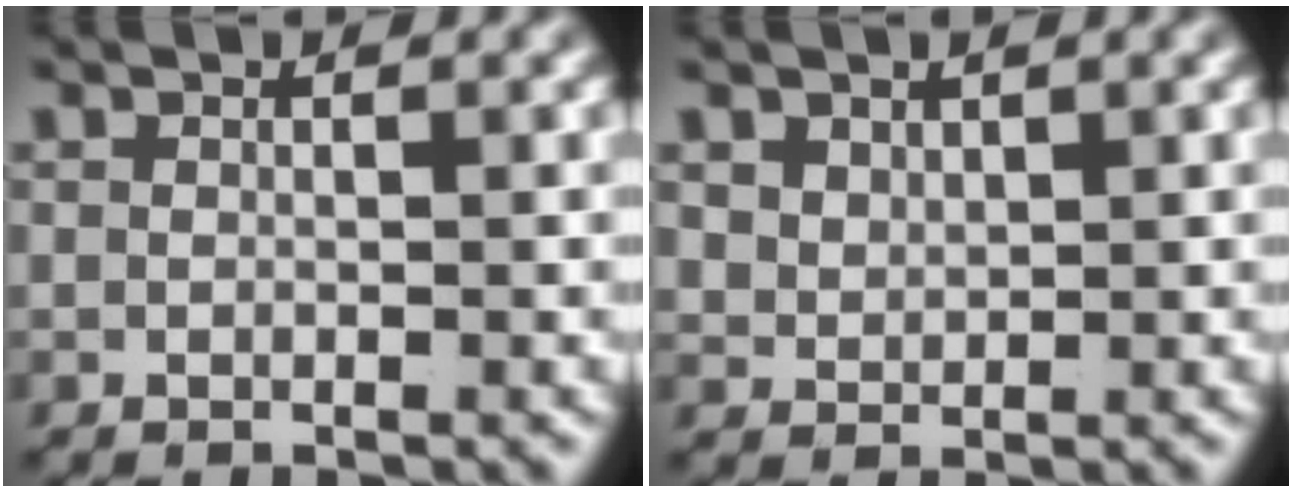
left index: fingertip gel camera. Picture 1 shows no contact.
{"total": 1.5, "force": [1.3, 0.6, 0.4], "torque": [-0.012, -0.009, 0.041]}